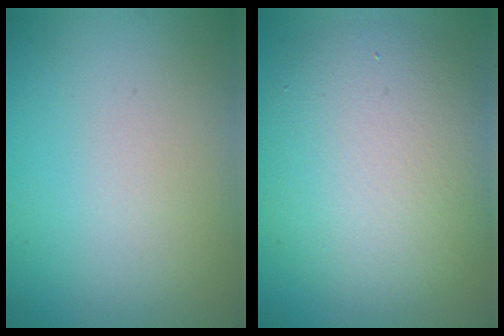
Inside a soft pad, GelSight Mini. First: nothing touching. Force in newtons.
{"total": 8.1, "press": 8.1, "slide": 0.5}